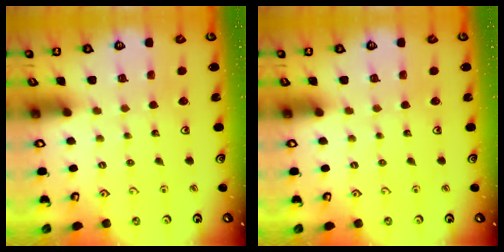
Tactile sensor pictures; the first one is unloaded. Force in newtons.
{"total": 0.0}